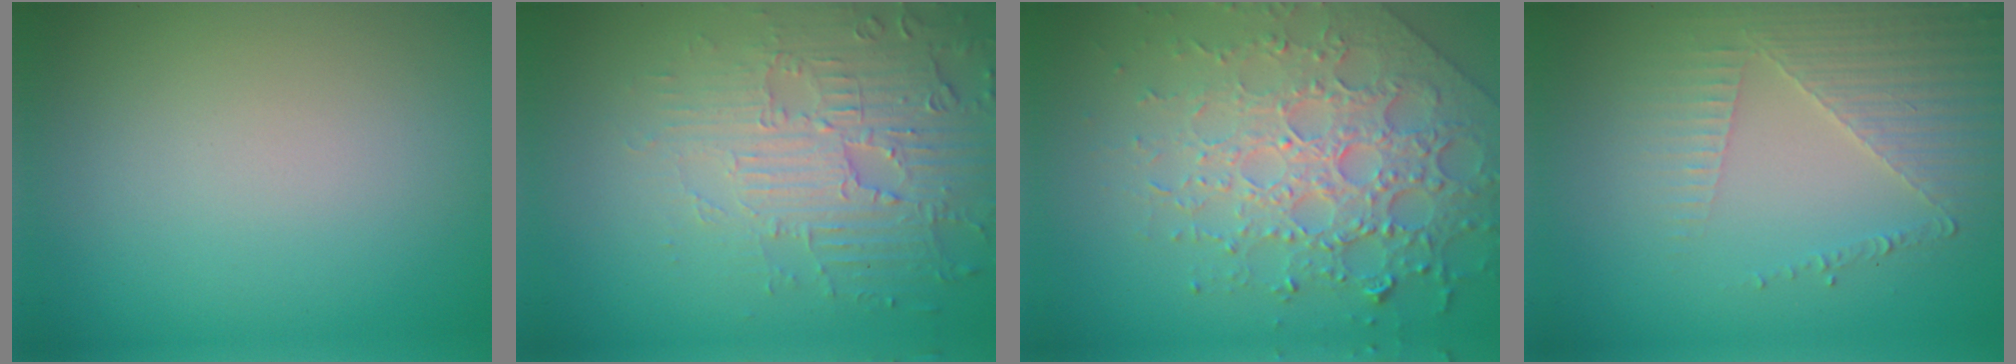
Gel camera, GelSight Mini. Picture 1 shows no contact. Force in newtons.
{"total": 4.1, "press": 4.1, "slide": 0.5}
{"total": 7.9, "press": 5.6, "slide": 5.6}
{"total": 3.5, "press": 3.2, "slide": 1.4}